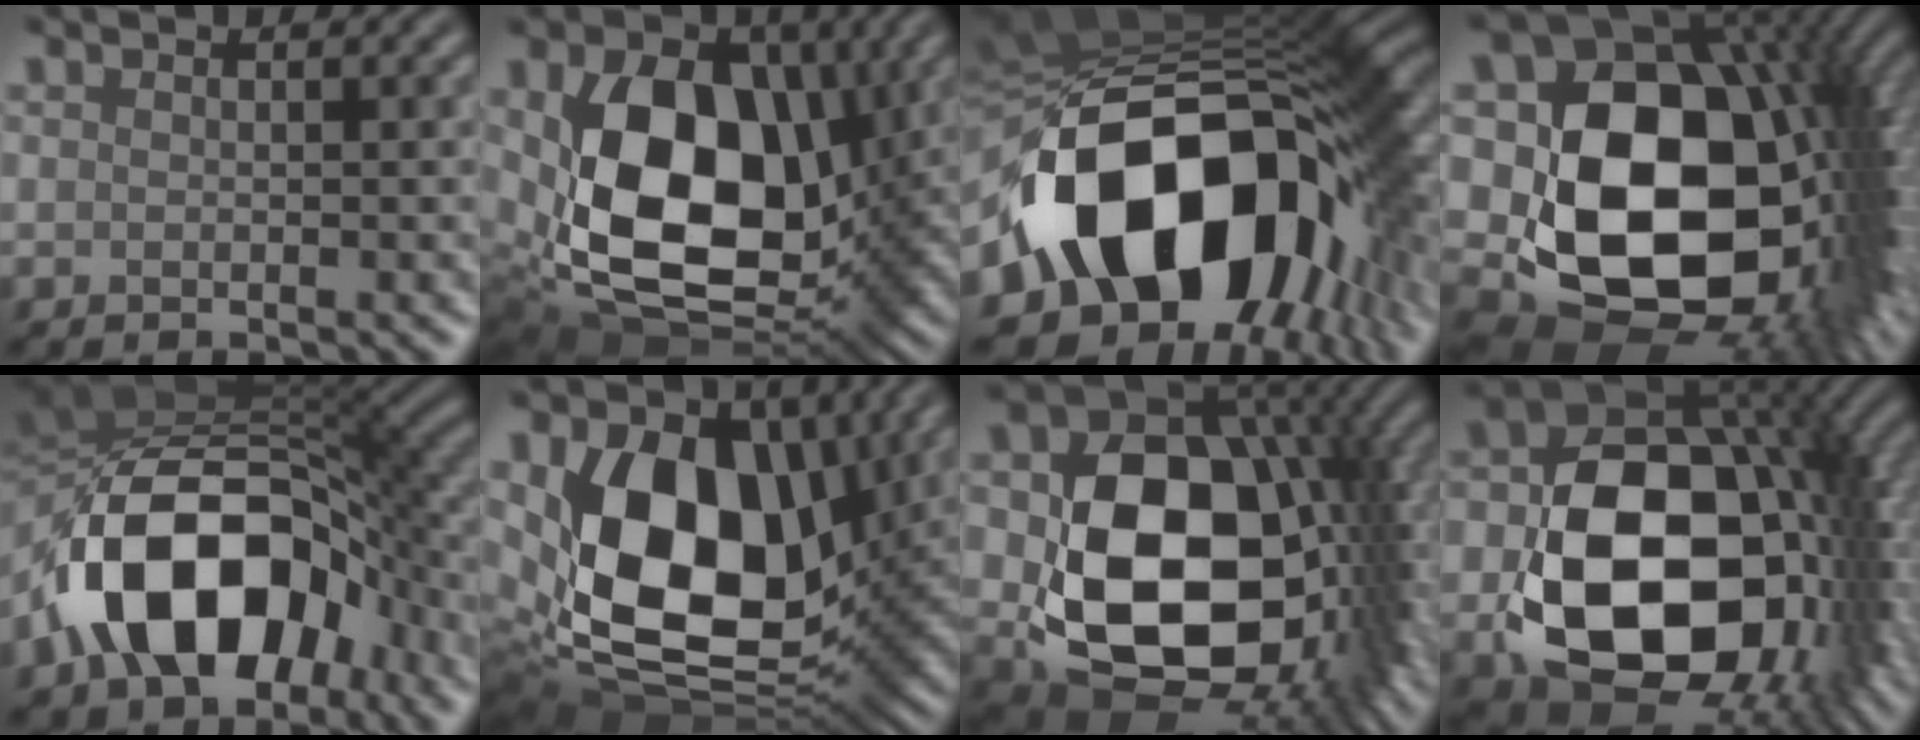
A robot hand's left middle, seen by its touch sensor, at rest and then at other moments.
{"total": 15.7, "force": [0.7, 10.5, 11.7], "torque": [-0.230, -0.036, 0.015]}
{"total": 17.5, "force": [-3.0, 12.2, 12.2], "torque": [-0.221, -0.029, -0.039]}
{"total": 20.3, "force": [1.2, 14.4, 14.2], "torque": [-0.290, -0.040, 0.068]}
{"total": 15.4, "force": [-4.9, 9.5, 11.1], "torque": [-0.177, 0.007, -0.093]}
{"total": 15.6, "force": [2.5, 10.2, 11.6], "torque": [-0.228, -0.021, 0.044]}
{"total": 16.9, "force": [-0.4, 12.3, 11.6], "torque": [-0.191, -0.042, 0.010]}
{"total": 17.1, "force": [-2.9, 12.0, 11.9], "torque": [-0.201, -0.035, -0.040]}